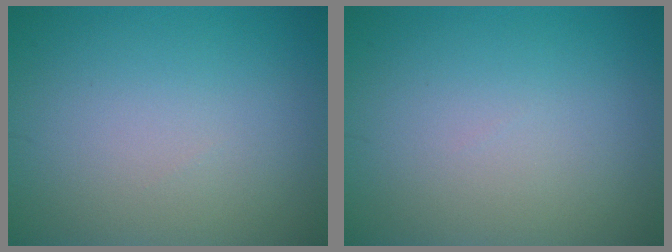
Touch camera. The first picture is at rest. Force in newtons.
{"total": 0.0}